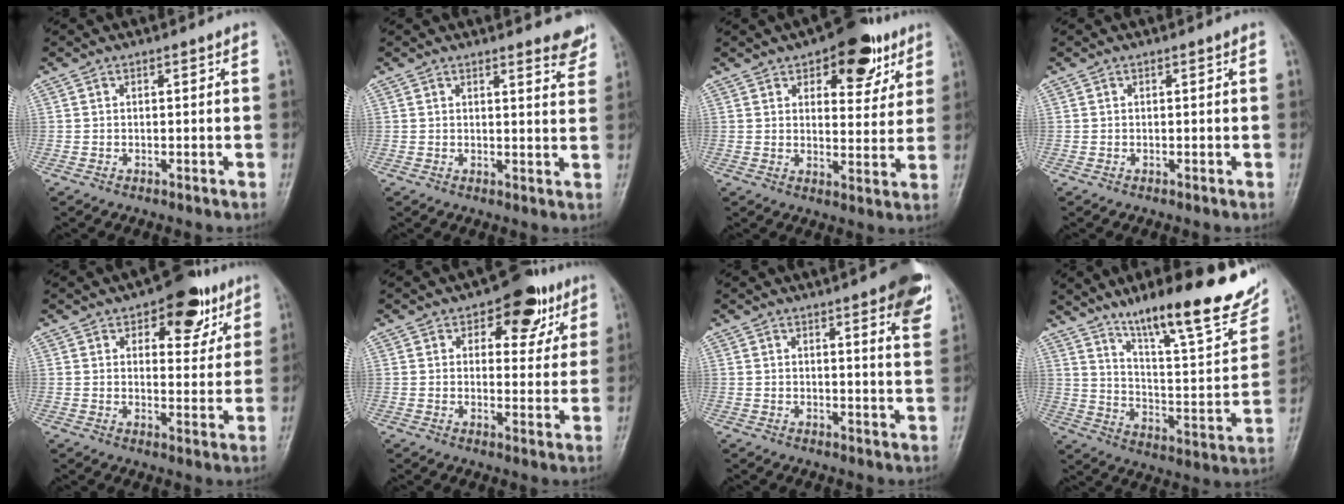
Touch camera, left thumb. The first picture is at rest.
{"total": 4.8, "force": [4.2, 1.0, 2.2], "torque": [-0.011, -0.030, 0.036]}
{"total": 12.8, "force": [7.2, 6.5, 8.4], "torque": [-0.064, -0.027, 0.096]}
{"total": 0.0}
{"total": 10.8, "force": [6.0, 5.7, 6.9], "torque": [-0.049, -0.023, 0.078]}
{"total": 9.9, "force": [5.1, 5.9, 6.1], "torque": [-0.031, -0.016, 0.063]}
{"total": 9.6, "force": [5.5, 1.9, 7.7], "torque": [-0.076, -0.021, 0.059]}
{"total": 25.5, "force": [17.0, 5.7, 18.1], "torque": [-0.237, -0.062, 0.266]}